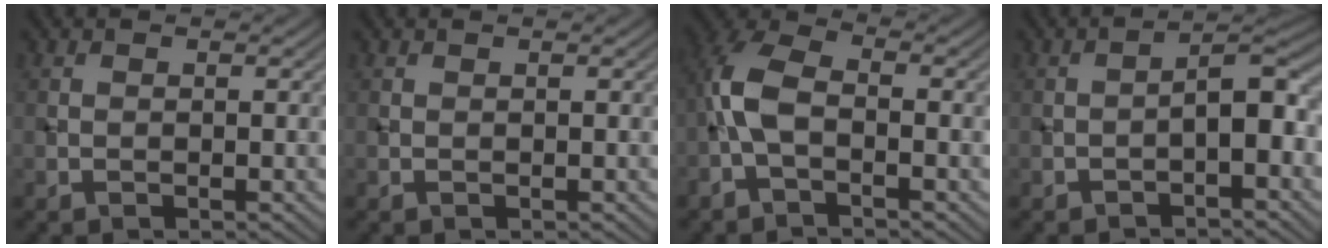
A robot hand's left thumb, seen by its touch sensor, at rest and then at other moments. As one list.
[{"total": 0.0}, {"total": 5.7, "force": [-1.6, 2.9, 4.6], "torque": [-0.117, 0.012, -0.046]}, {"total": 4.1, "force": [-1.8, 1.3, 3.5], "torque": [-0.048, 0.018, -0.034]}]